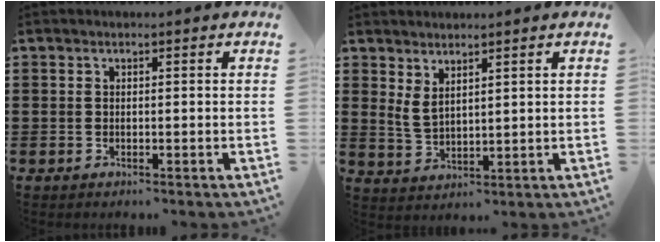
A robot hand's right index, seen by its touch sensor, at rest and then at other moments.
{"total": 2.7, "force": [2.0, 0.8, 1.7], "torque": [-0.045, 0.000, 0.036]}